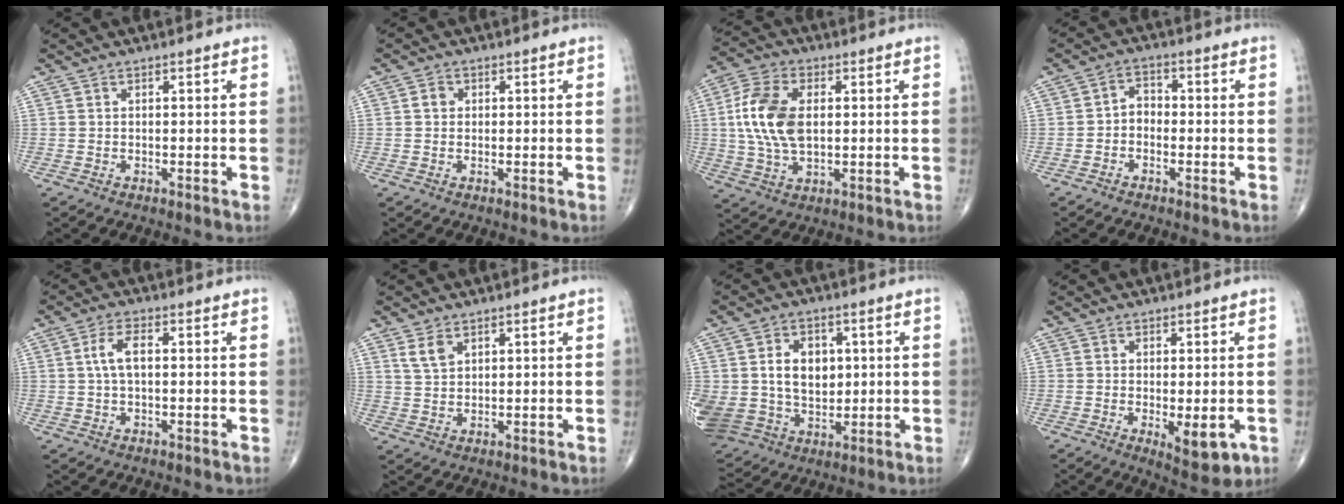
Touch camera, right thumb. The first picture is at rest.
{"total": 1.7, "force": [0.3, 1.5, 0.8], "torque": [-0.008, 0.003, 0.004]}
{"total": 12.5, "force": [1.4, 7.2, 10.1], "torque": [-0.205, 0.004, 0.025]}
{"total": 3.2, "force": [-1.1, 2.4, 1.8], "torque": [-0.012, 0.021, -0.031]}
{"total": 4.5, "force": [0.5, 2.0, 4.0], "torque": [-0.086, 0.014, 0.009]}
{"total": 3.5, "force": [2.1, 1.9, 2.0], "torque": [-0.033, -0.008, 0.048]}
{"total": 19.6, "force": [2.2, 15.4, 11.9], "torque": [-0.236, 0.008, 0.067]}
{"total": 7.2, "force": [-2.1, 2.7, 6.4], "torque": [-0.084, -0.016, -0.023]}